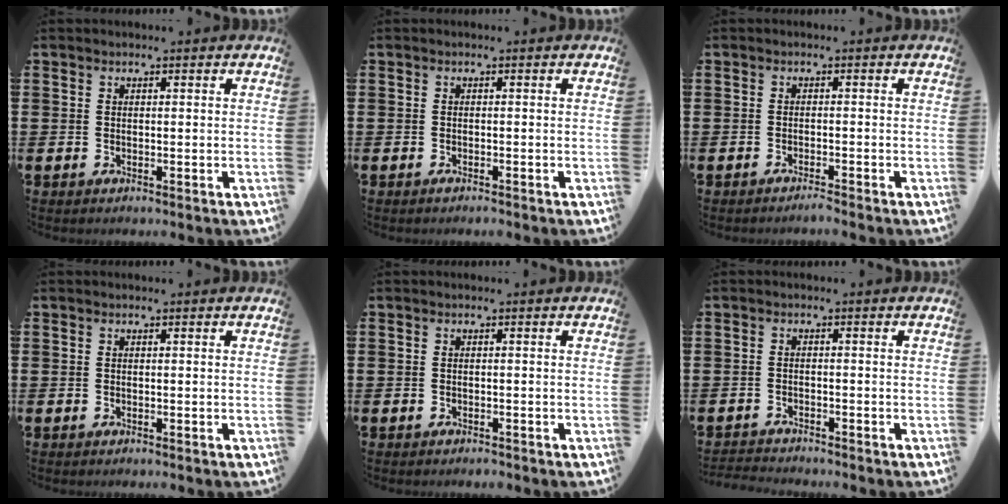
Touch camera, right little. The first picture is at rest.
{"total": 0.7, "force": [-0.5, 0.1, 0.4], "torque": [-0.009, -0.003, -0.009]}
{"total": 1.1, "force": [-1.0, -0.2, 0.2], "torque": [-0.005, -0.001, -0.021]}
{"total": 0.0}
{"total": 0.6, "force": [-0.6, 0.1, 0.0], "torque": [-0.002, -0.003, -0.011]}
{"total": 1.6, "force": [-1.6, 0.0, -0.2], "torque": [-0.002, 0.003, -0.034]}